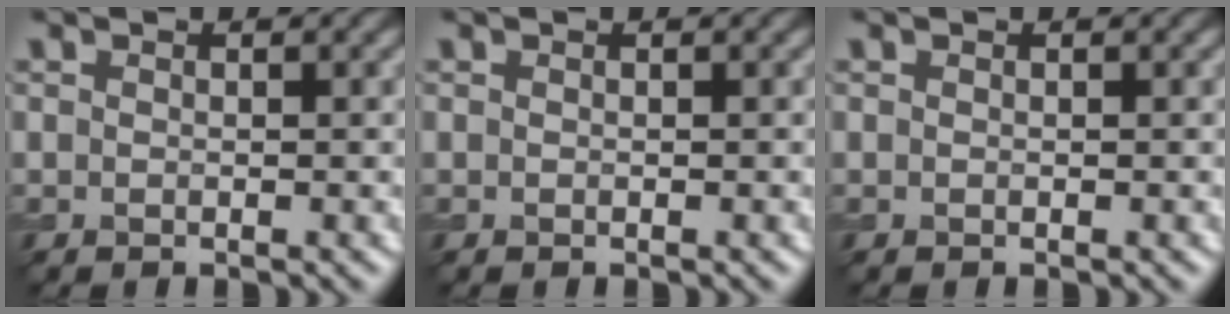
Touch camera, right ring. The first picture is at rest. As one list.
[{"total": 0.0}, {"total": 0.0}]